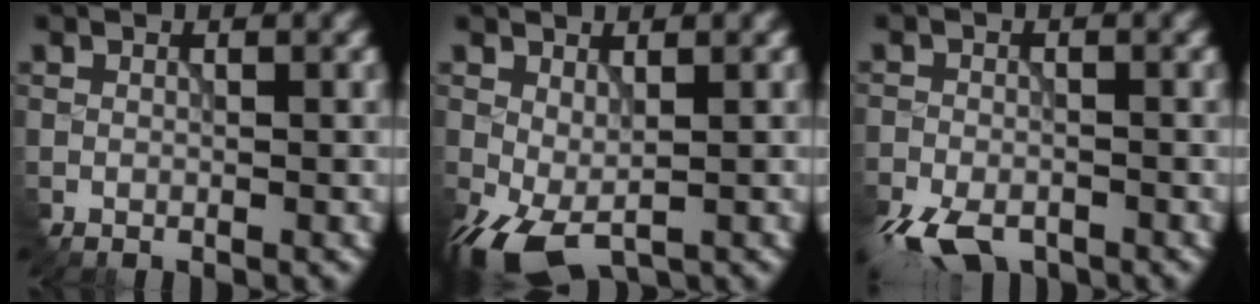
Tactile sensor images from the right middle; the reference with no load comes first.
{"total": 4.1, "force": [-1.8, 2.0, 3.1], "torque": [-0.079, -0.004, -0.032]}
{"total": 5.7, "force": [-4.2, 2.4, 3.1], "torque": [-0.059, -0.021, -0.083]}